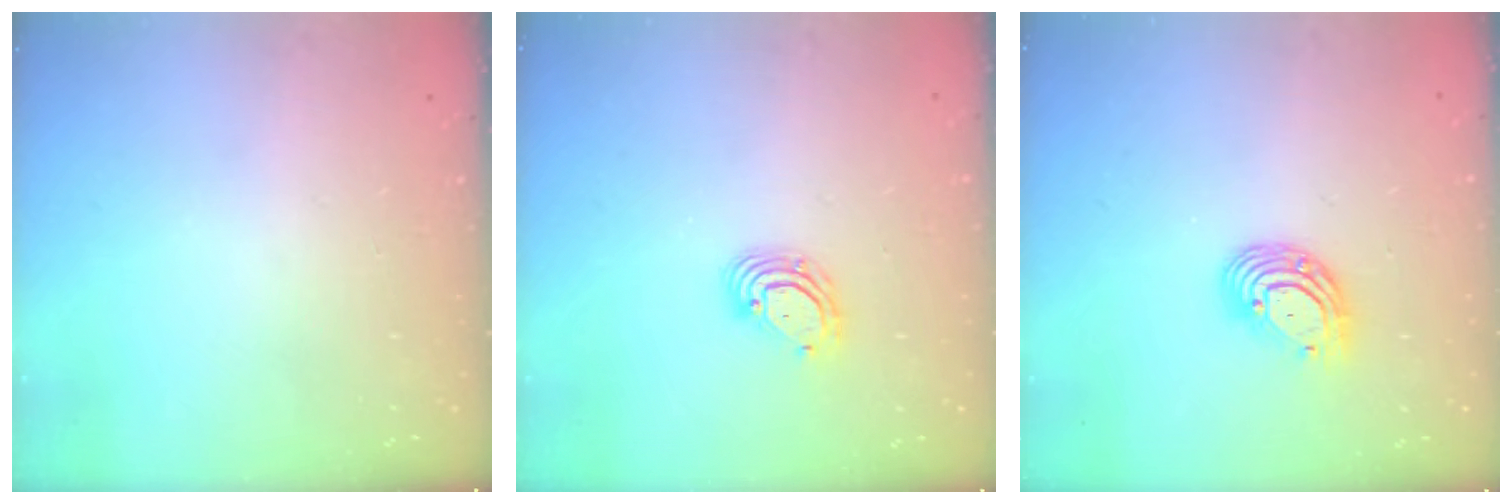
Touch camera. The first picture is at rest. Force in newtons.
{"total": 6.2, "press": 6.1, "slide": 0.9}
{"total": 9.0, "press": 8.8, "slide": 1.9}